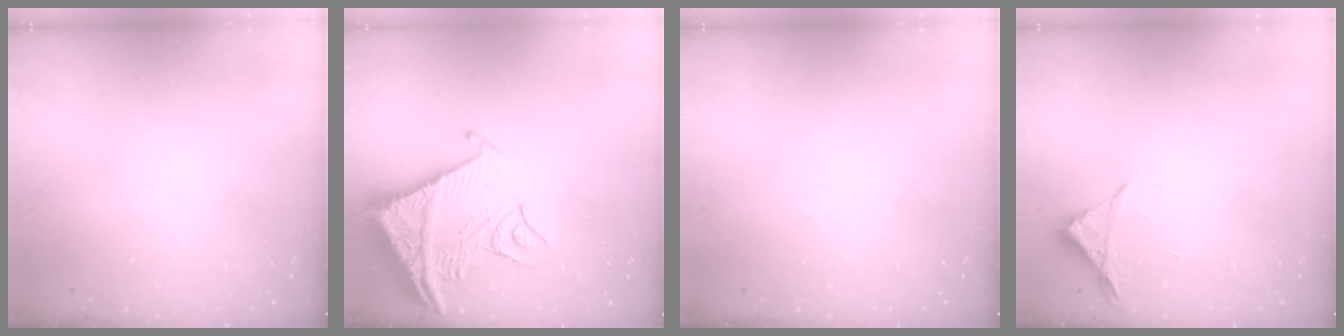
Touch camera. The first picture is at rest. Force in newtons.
{"total": 15.9, "press": 15.8, "slide": 1.8}
{"total": 0.0}
{"total": 3.5, "press": 3.5, "slide": 0.6}